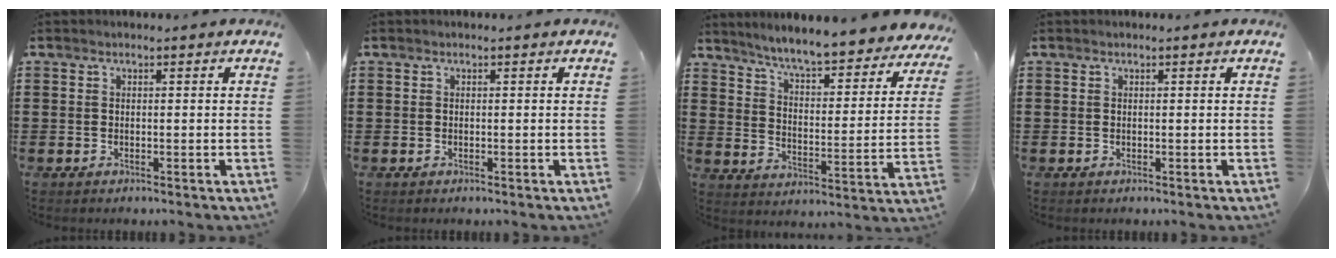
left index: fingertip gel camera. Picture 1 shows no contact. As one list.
[{"total": 0.0}, {"total": 5.8, "force": [5.4, -0.5, 2.2], "torque": [-0.067, -0.044, 0.085]}, {"total": 0.0}]